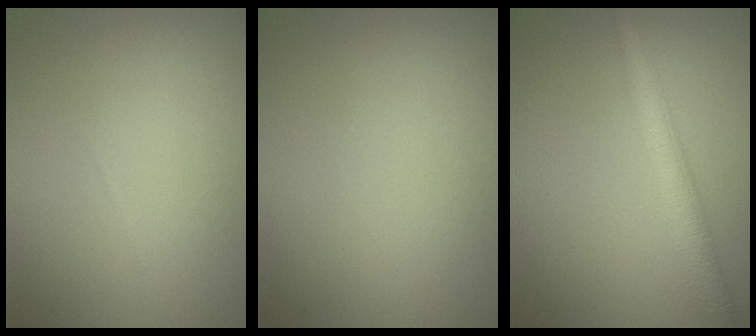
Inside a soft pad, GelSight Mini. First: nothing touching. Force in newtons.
{"total": 0.0}
{"total": 4.2, "press": 4.2, "slide": 0.0}